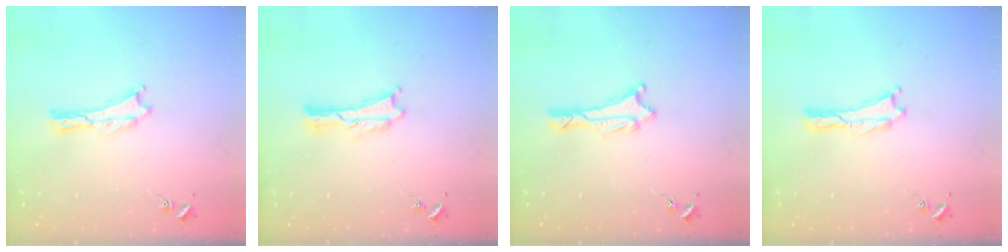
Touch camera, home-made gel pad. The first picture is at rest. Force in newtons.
{"total": 0.0}
{"total": 1.5, "press": 1.5, "slide": 0.2}
{"total": 0.0}